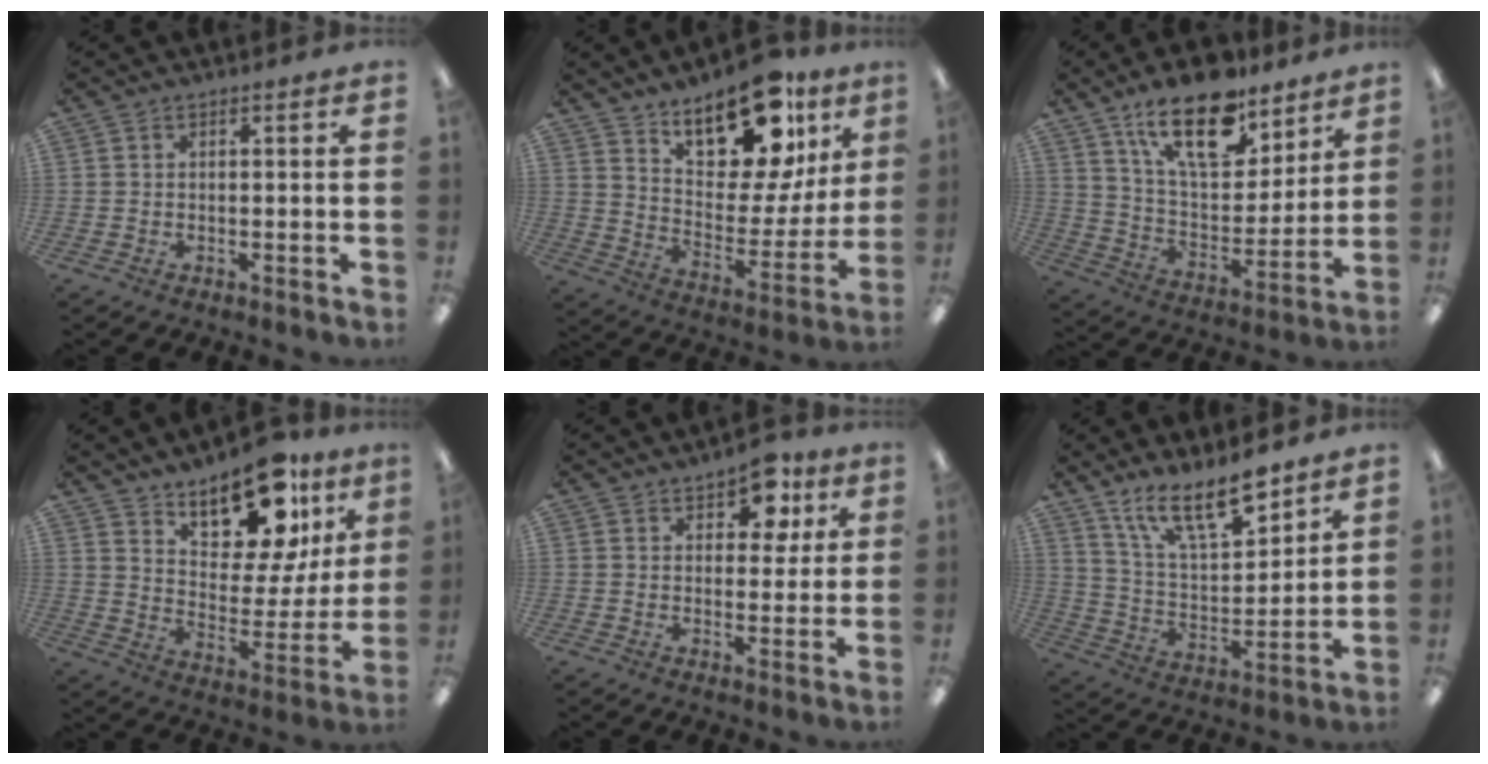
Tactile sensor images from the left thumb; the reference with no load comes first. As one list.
[{"total": 20.7, "force": [14.7, 9.2, 11.4], "torque": [-0.158, -0.095, 0.250]}, {"total": 20.4, "force": [13.8, 9.0, 12.0], "torque": [-0.199, -0.074, 0.237]}, {"total": 18.7, "force": [13.7, 8.5, 9.5], "torque": [-0.127, -0.095, 0.234]}, {"total": 8.2, "force": [4.7, 4.7, 4.8], "torque": [-0.051, -0.013, 0.077]}, {"total": 15.1, "force": [11.6, 4.9, 8.4], "torque": [-0.143, -0.065, 0.202]}]